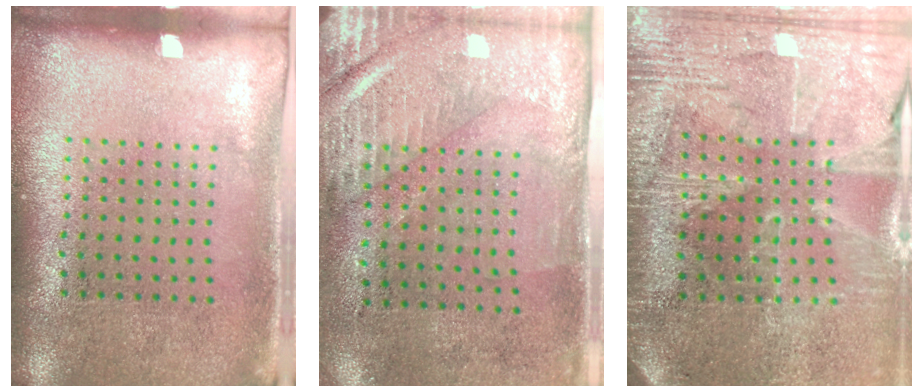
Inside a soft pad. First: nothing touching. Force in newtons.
{"total": 2.9, "press": 2.5, "slide": 1.5}
{"total": 3.5, "press": 3.3, "slide": 1.2}